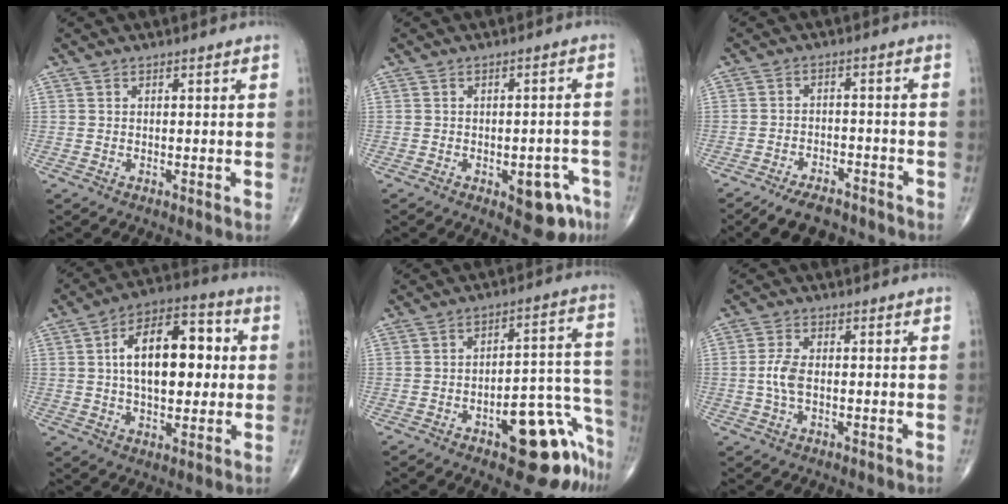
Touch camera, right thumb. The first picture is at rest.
{"total": 7.4, "force": [-3.7, 3.5, 5.4], "torque": [-0.040, 0.025, -0.039]}
{"total": 7.7, "force": [-6.4, 3.2, 2.9], "torque": [-0.036, 0.037, -0.104]}
{"total": 17.1, "force": [2.2, 9.1, 14.3], "torque": [-0.202, 0.019, 0.030]}
{"total": 16.1, "force": [-9.4, 6.2, 11.6], "torque": [-0.068, 0.097, -0.119]}
{"total": 3.9, "force": [-0.4, 1.9, 3.4], "torque": [-0.083, 0.005, -0.010]}